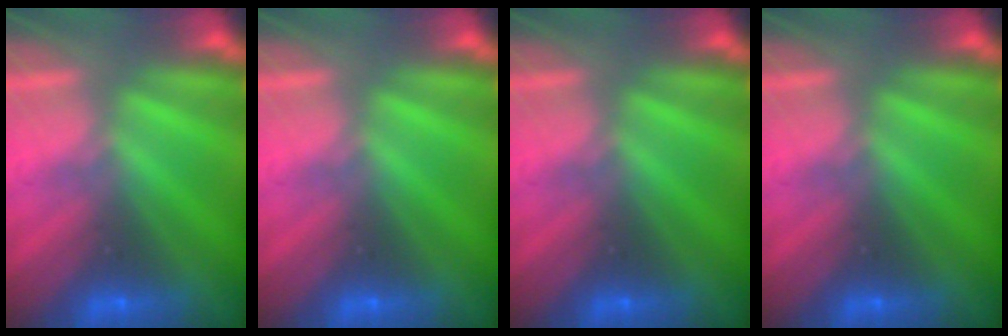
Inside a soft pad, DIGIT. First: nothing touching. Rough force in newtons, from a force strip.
{"total": 0.0}
{"total": 0.0}
{"total": 0.0}